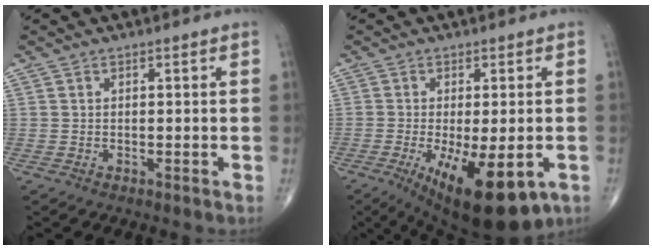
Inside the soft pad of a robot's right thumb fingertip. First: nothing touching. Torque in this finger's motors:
{"motor_torque": [0.05, 0.75, 0.31, -0.28, 0.12]}